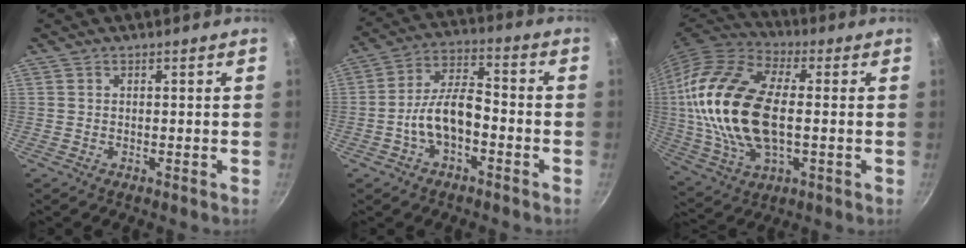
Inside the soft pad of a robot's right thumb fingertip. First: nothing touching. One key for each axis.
{"total": 10.0, "fx": -3.3, "fy": 5.1, "fz": 7.9, "tx": -0.128, "ty": 0.048, "tz": -0.066}
{"total": 23.1, "fx": 0.6, "fy": 12.7, "fz": 19.3, "tx": -0.381, "ty": 0.016, "tz": 0.003}